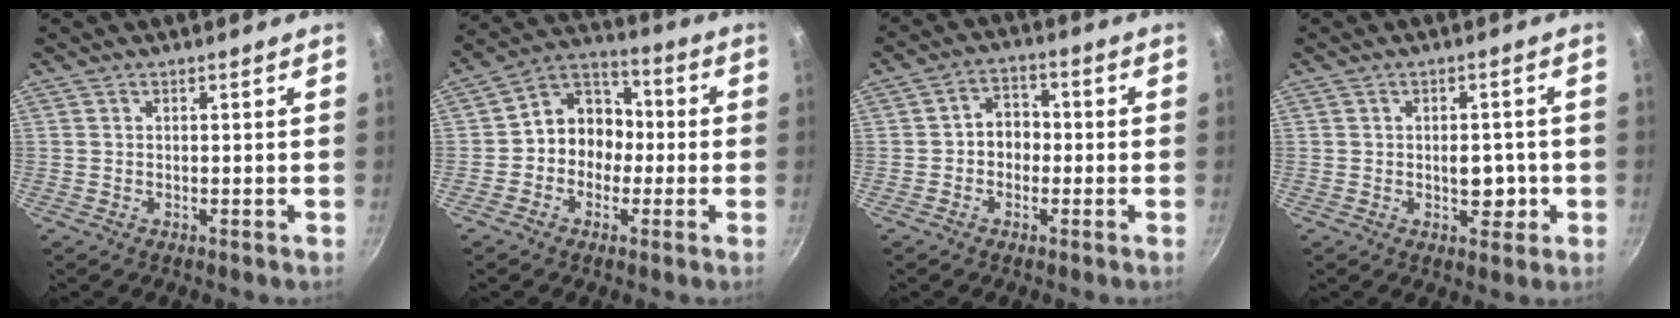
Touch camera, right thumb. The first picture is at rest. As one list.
[{"total": 10.1, "force": [-1.3, 8.7, 5.0], "torque": [-0.028, 0.041, -0.041]}, {"total": 5.4, "force": [-0.7, 4.4, 3.1], "torque": [-0.014, 0.017, -0.019]}, {"total": 5.3, "force": [-0.8, 3.2, 4.1], "torque": [-0.027, 0.005, -0.009]}]